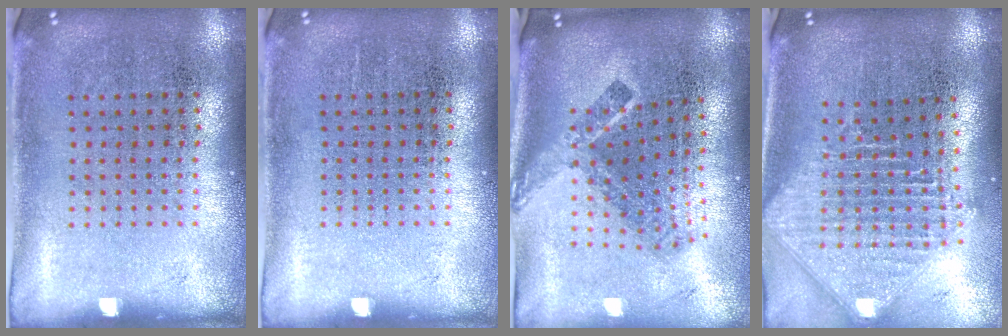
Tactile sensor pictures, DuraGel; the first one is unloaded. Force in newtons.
{"total": 0.0}
{"total": 2.3, "press": 1.5, "slide": 1.7}
{"total": 2.5, "press": 1.9, "slide": 1.6}